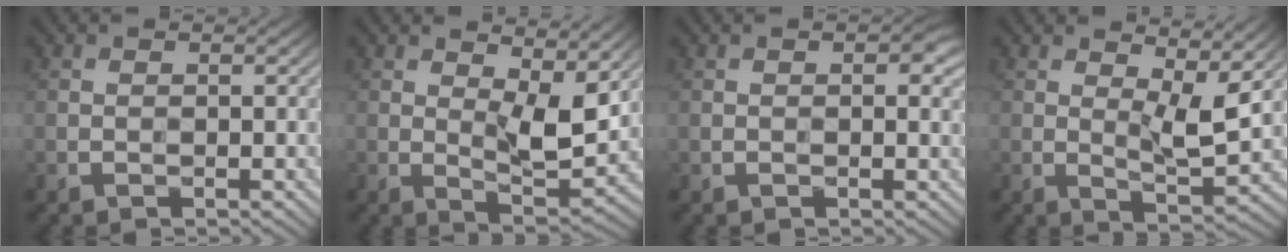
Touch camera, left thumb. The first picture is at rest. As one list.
[{"total": 8.0, "force": [3.3, 2.9, 6.7], "torque": [-0.113, -0.008, 0.058]}, {"total": 2.1, "force": [0.5, 1.2, 1.7], "torque": [-0.020, -0.001, 0.011]}, {"total": 6.5, "force": [3.4, 1.9, 5.2], "torque": [-0.088, -0.009, 0.059]}]